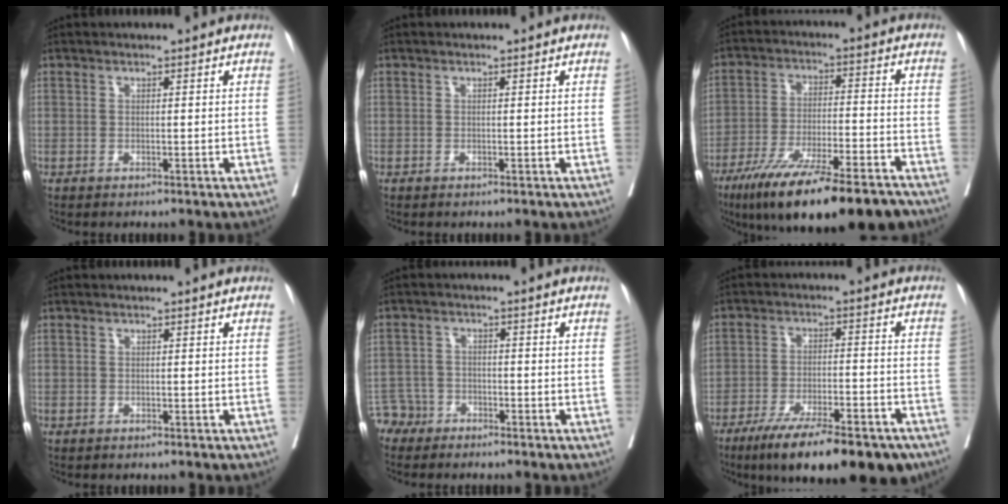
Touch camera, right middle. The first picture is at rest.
{"total": 0.0}
{"total": 20.1, "force": [-14.9, 3.0, 13.1], "torque": [-0.185, -0.023, -0.239]}
{"total": 0.0}
{"total": 3.5, "force": [-2.8, 2.0, -0.8], "torque": [0.012, 0.006, -0.058]}
{"total": 18.0, "force": [-13.1, 3.8, 11.7], "torque": [-0.146, -0.013, -0.203]}